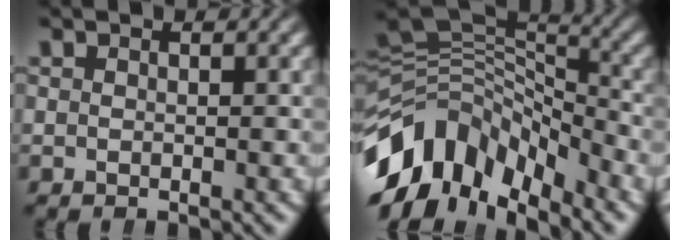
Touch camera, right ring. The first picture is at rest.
{"total": 12.2, "force": [-3.3, 9.3, 7.3], "torque": [-0.153, -0.038, -0.048]}